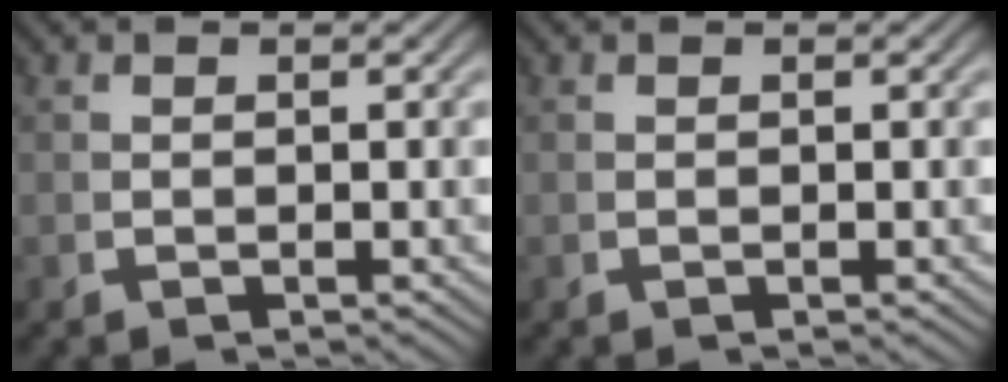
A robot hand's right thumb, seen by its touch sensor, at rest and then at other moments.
{"total": 0.0}